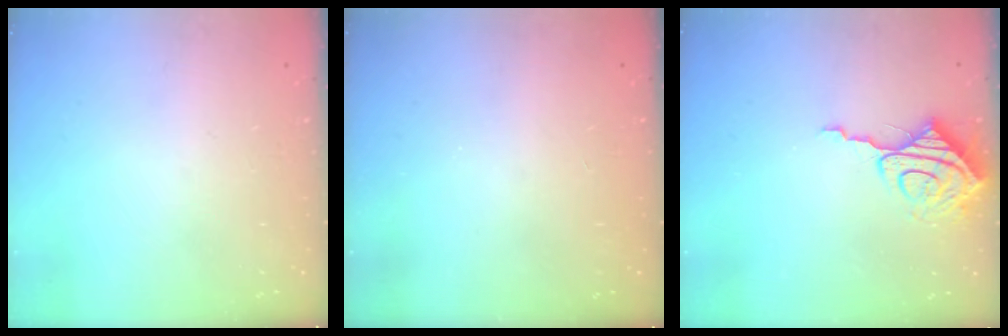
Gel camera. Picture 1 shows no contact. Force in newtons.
{"total": 0.0}
{"total": 11.0, "press": 11.0, "slide": 1.2}